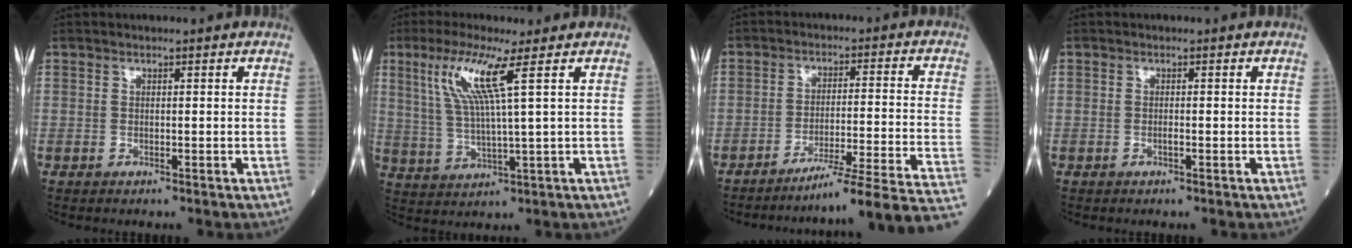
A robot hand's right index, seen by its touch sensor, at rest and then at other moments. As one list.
[{"total": 8.6, "force": [3.8, -0.8, 7.7], "torque": [-0.162, 0.002, 0.078]}, {"total": 18.3, "force": [-15.7, -3.0, 8.9], "torque": [-0.070, -0.011, -0.219]}, {"total": 0.7, "force": [-0.2, 0.0, 0.6], "torque": [-0.015, 0.000, -0.004]}]